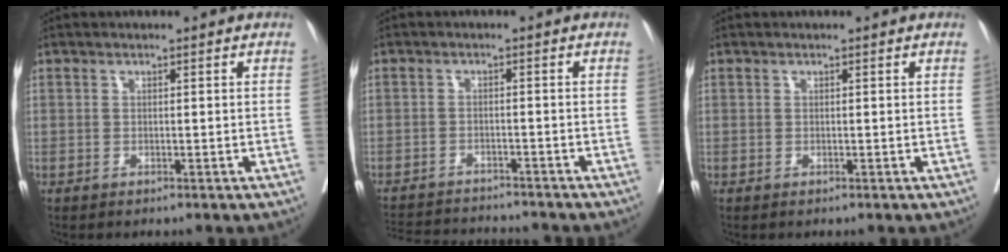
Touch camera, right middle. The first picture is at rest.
{"total": 10.9, "force": [-10.5, 1.2, 2.8], "torque": [-0.049, 0.000, -0.150]}
{"total": 0.0}